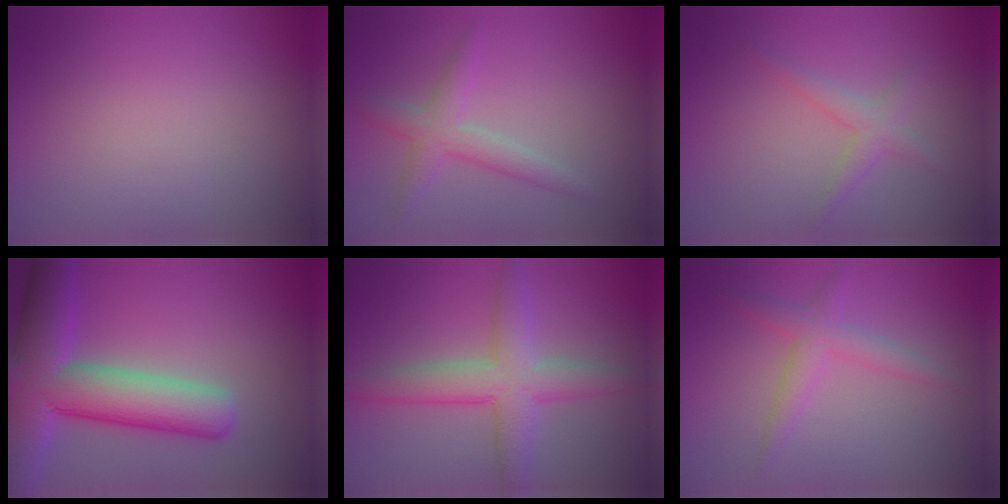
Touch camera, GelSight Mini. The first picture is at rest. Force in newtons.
{"total": 2.7, "press": 2.7, "slide": 0.1}
{"total": 1.8, "press": 1.8, "slide": 0.0}
{"total": 10.0, "press": 9.9, "slide": 0.8}
{"total": 5.1, "press": 5.1, "slide": 0.2}
{"total": 3.4, "press": 3.4, "slide": 0.2}